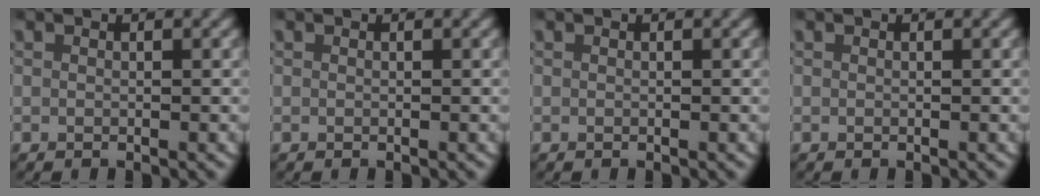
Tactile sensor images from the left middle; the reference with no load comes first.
{"total": 0.0}
{"total": 0.0}
{"total": 0.0}